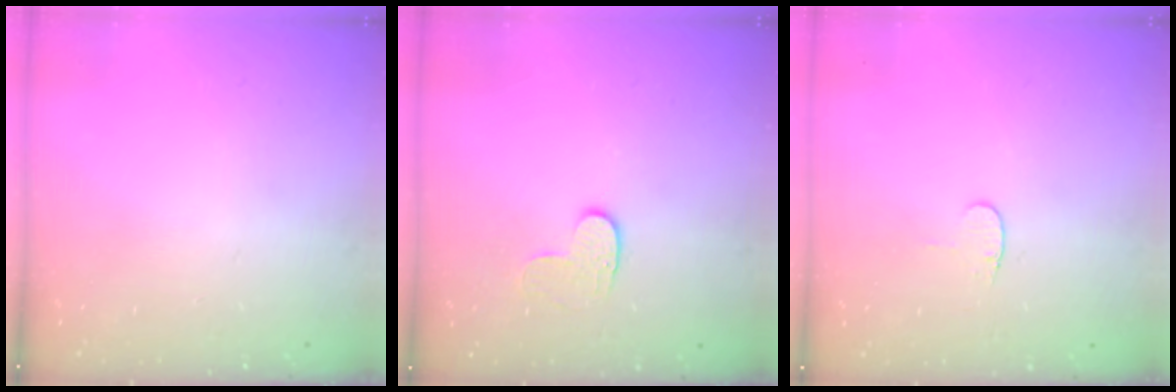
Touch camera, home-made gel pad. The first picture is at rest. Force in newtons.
{"total": 3.6, "press": 3.6, "slide": 0.3}
{"total": 3.2, "press": 3.1, "slide": 0.4}